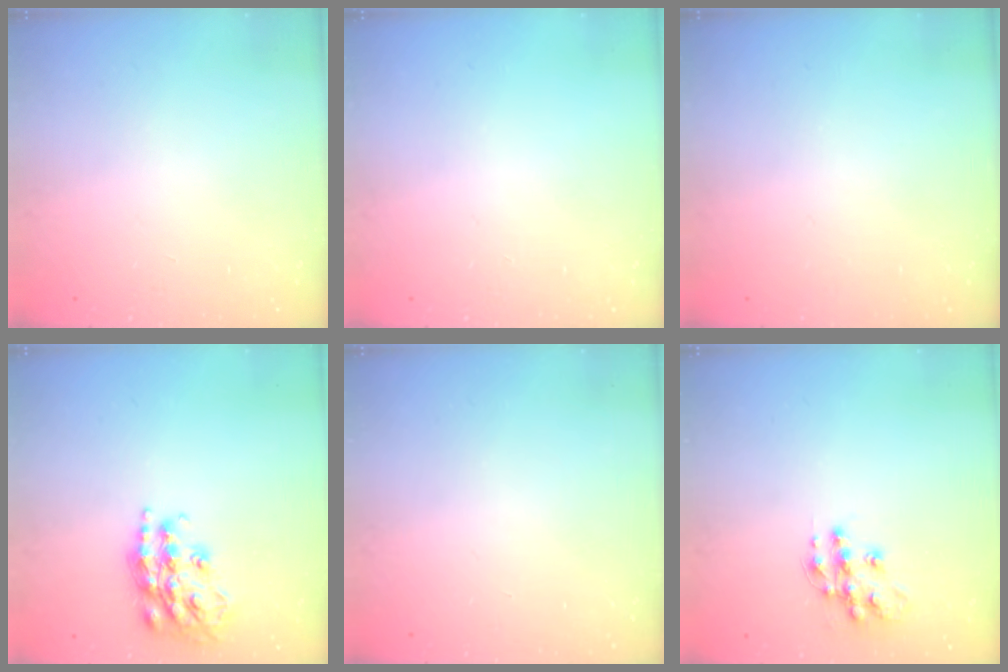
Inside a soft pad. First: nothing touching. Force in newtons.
{"total": 0.0}
{"total": 0.0}
{"total": 17.5, "press": 17.5, "slide": 1.0}
{"total": 0.0}
{"total": 11.8, "press": 11.8, "slide": 0.7}